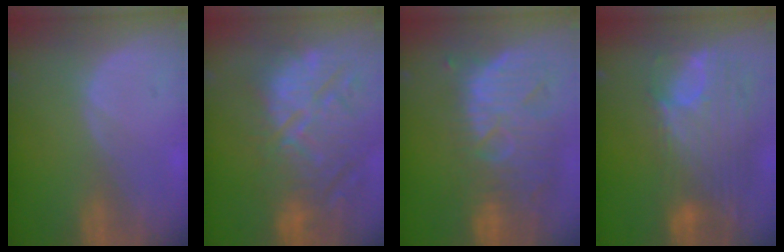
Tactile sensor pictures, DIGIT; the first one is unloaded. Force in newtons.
{"total": 13.7, "press": 12.5, "slide": 5.5}
{"total": 13.2, "press": 11.4, "slide": 6.6}
{"total": 12.2, "press": 10.3, "slide": 6.5}